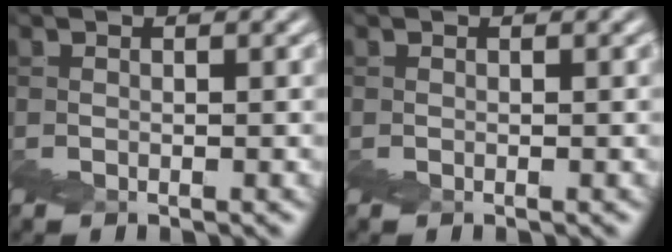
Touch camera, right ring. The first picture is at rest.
{"total": 0.0}